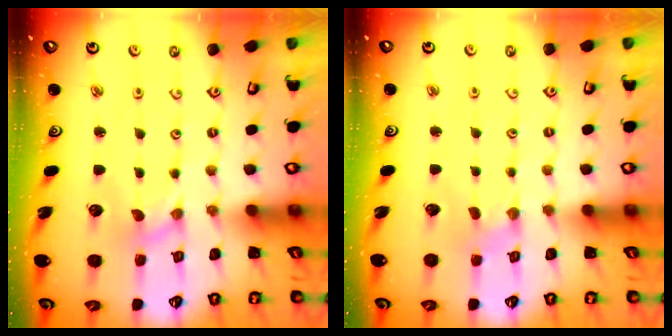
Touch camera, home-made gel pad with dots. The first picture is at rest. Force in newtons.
{"total": 0.0}